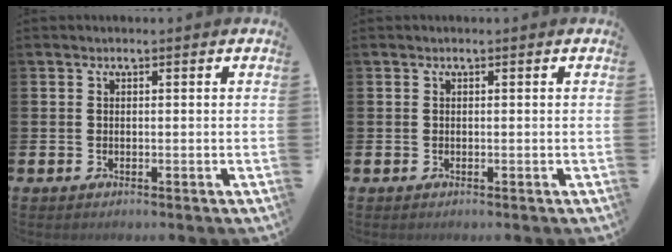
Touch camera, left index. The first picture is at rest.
{"total": 0.0}